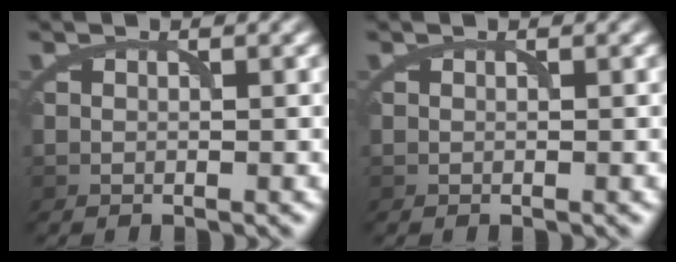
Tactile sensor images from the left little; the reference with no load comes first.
{"total": 0.0}